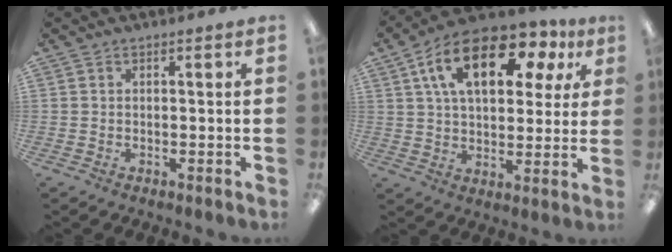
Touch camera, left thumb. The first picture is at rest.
{"total": 18.1, "force": [8.5, 9.3, 13.0], "torque": [-0.222, -0.012, 0.145]}